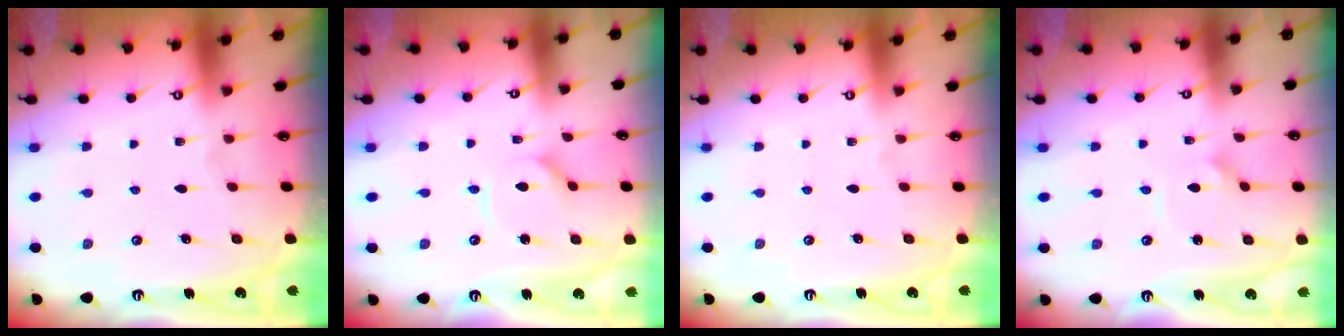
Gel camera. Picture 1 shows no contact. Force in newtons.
{"total": 2.5, "press": 2.5, "slide": 0.4}
{"total": 0.0}
{"total": 2.1, "press": 2.1, "slide": 0.1}